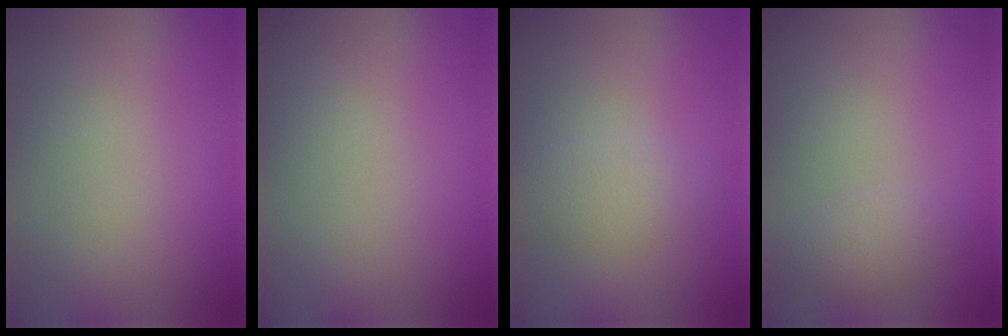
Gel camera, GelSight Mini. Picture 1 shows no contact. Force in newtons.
{"total": 0.0}
{"total": 2.9, "press": 2.9, "slide": 0.2}
{"total": 1.7, "press": 1.7, "slide": 0.1}